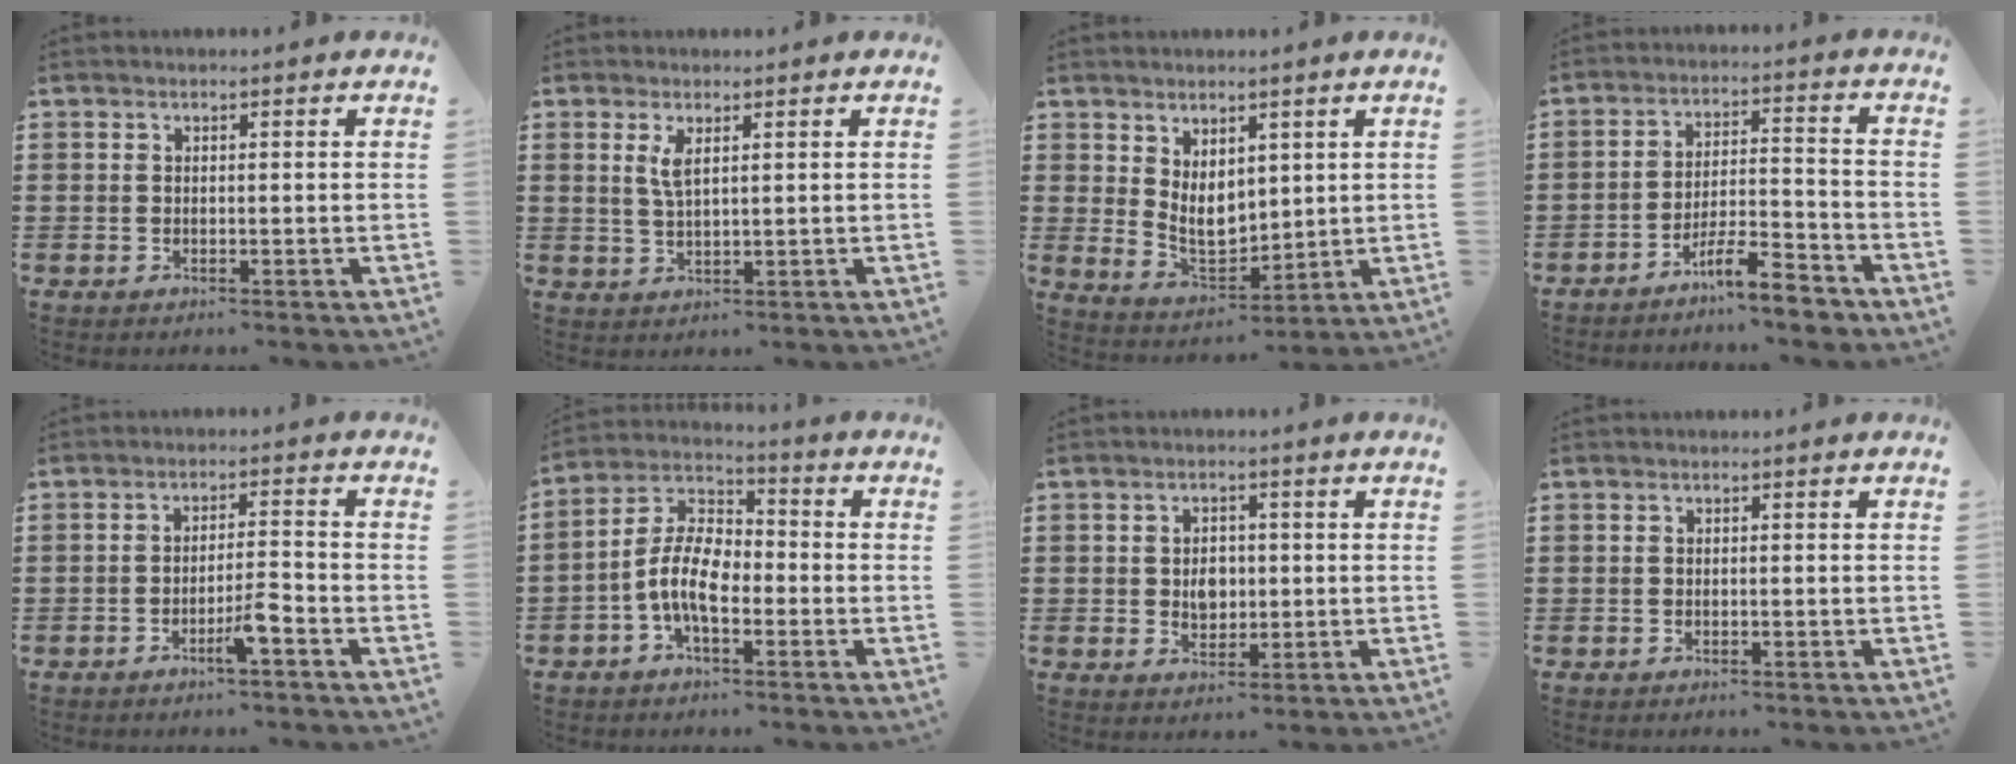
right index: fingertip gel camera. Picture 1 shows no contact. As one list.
[{"total": 2.9, "force": [1.3, 0.8, 2.5], "torque": [-0.052, 0.004, 0.022]}, {"total": 5.9, "force": [2.4, 4.0, 3.6], "torque": [-0.079, -0.004, 0.045]}, {"total": 7.7, "force": [-6.4, 1.1, 4.3], "torque": [-0.073, 0.009, -0.117]}, {"total": 4.0, "force": [-2.5, 0.2, 3.1], "torque": [-0.060, -0.002, -0.047]}, {"total": 8.7, "force": [-2.7, 4.2, 7.1], "torque": [-0.179, -0.003, -0.061]}, {"total": 3.4, "force": [0.1, 2.5, 2.3], "torque": [-0.034, 0.002, -0.003]}, {"total": 0.0}]